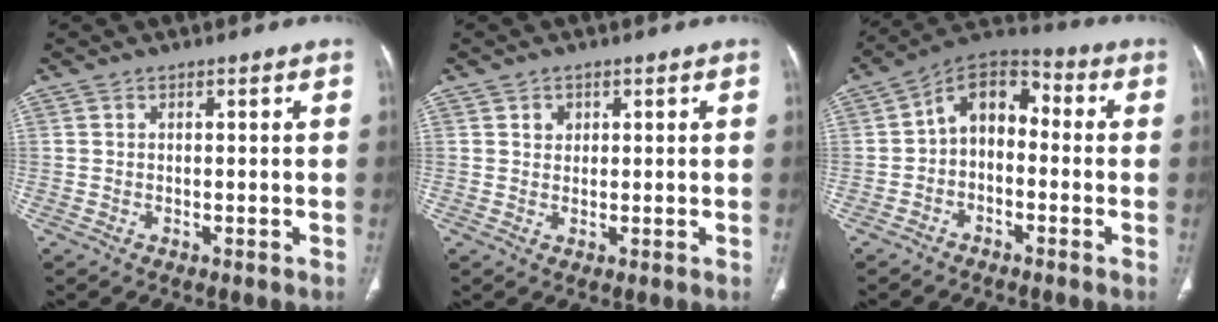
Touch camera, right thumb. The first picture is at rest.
{"total": 1.8, "force": [0.8, 1.5, 0.6], "torque": [0.002, -0.003, 0.011]}
{"total": 9.7, "force": [-0.7, 6.6, 7.0], "torque": [-0.083, 0.041, -0.034]}